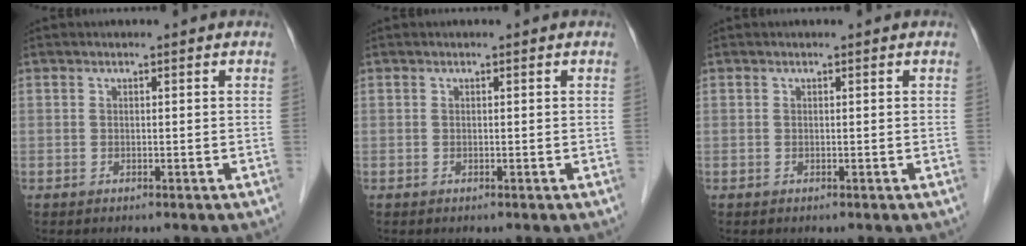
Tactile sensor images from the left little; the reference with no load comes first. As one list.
[{"total": 0.0}, {"total": 0.0}]